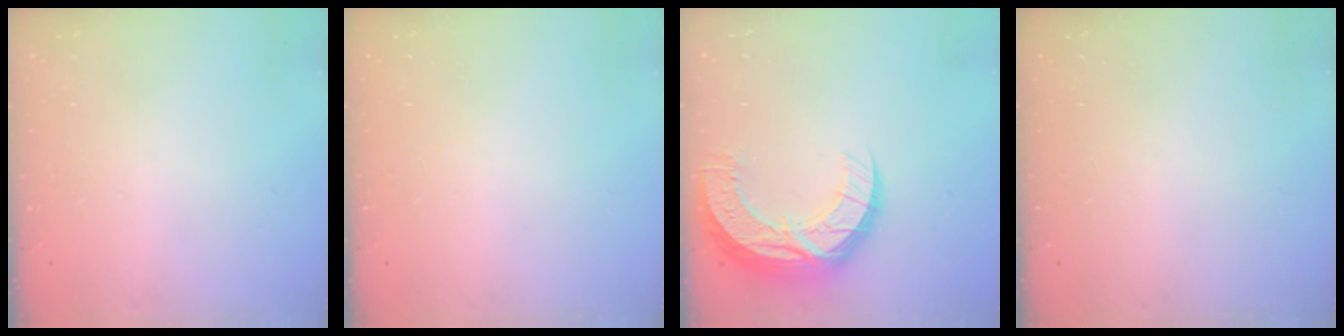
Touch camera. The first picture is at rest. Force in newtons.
{"total": 0.0}
{"total": 15.3, "press": 15.3, "slide": 1.1}
{"total": 0.0}